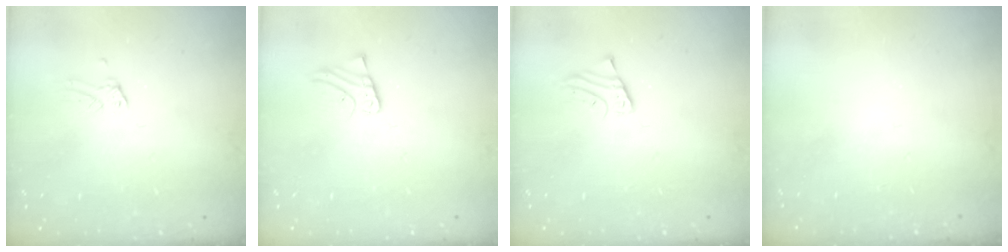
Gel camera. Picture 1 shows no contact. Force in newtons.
{"total": 2.6, "press": 2.6, "slide": 0.2}
{"total": 2.6, "press": 2.6, "slide": 0.2}
{"total": 0.0}